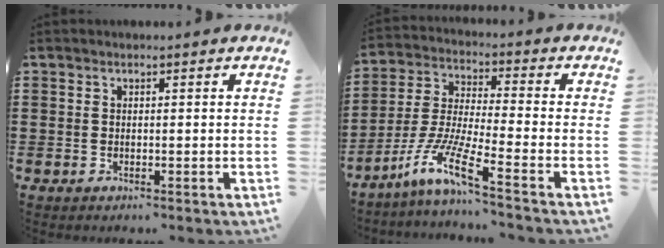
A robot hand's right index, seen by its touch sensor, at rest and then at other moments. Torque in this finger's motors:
{"motor_torque": [0.33, 0.43, 0.35, 0.20]}